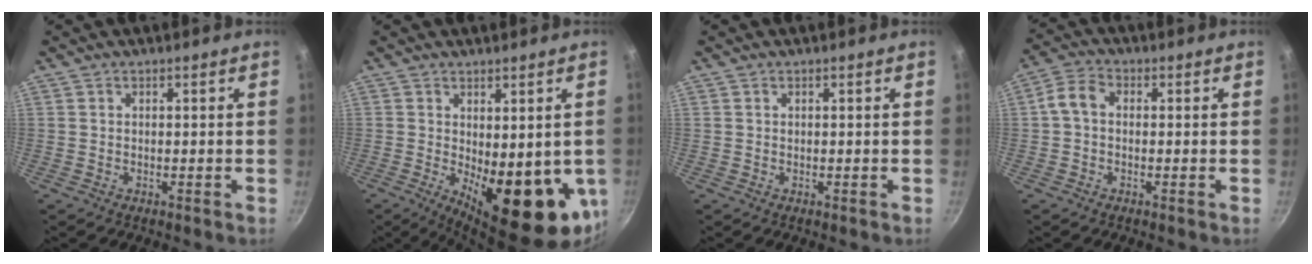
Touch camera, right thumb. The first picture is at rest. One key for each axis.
{"total": 16.4, "fx": -2.1, "fy": 6.8, "fz": 14.7, "tx": -0.170, "ty": -0.032, "tz": -0.012}
{"total": 0.0}
{"total": 4.6, "fx": -0.2, "fy": 3.4, "fz": 3.0, "tx": -0.061, "ty": 0.019, "tz": -0.016}